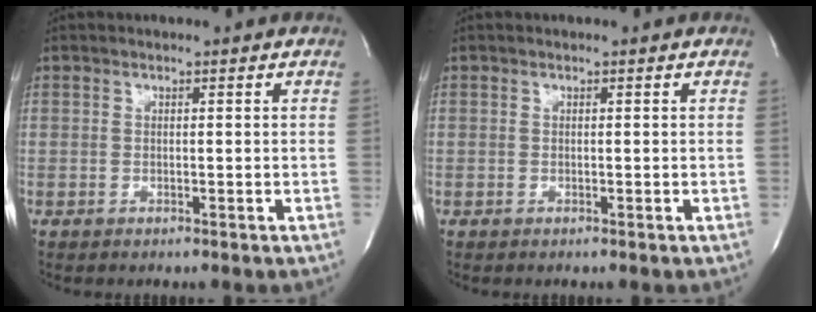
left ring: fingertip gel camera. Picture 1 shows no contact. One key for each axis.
{"total": 0.0}